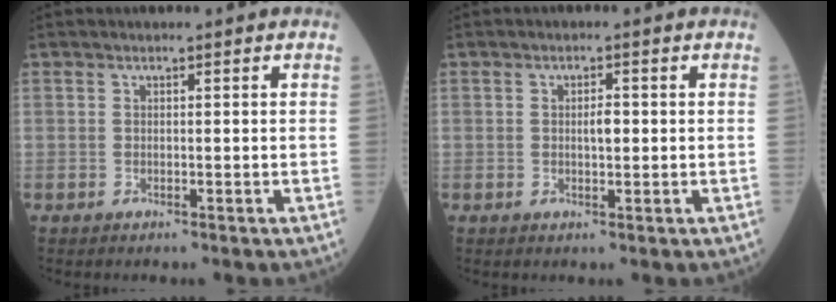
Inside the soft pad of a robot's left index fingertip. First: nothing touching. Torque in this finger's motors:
{"motor_torque": [0.22, -0.11, 0.02, 0.01]}